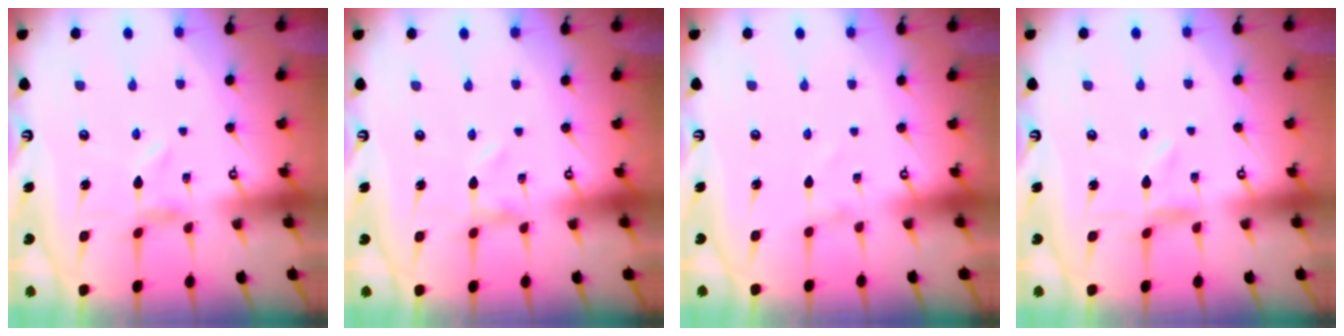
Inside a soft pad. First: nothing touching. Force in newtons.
{"total": 0.0}
{"total": 1.4, "press": 1.4, "slide": 0.0}
{"total": 0.7, "press": 0.7, "slide": 0.1}